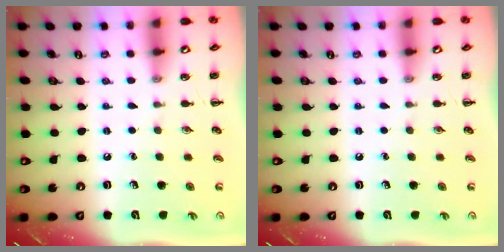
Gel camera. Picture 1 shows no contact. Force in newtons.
{"total": 0.0}